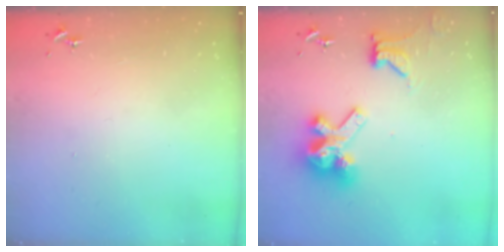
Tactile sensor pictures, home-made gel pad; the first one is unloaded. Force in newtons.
{"total": 15.3, "press": 15.1, "slide": 2.0}